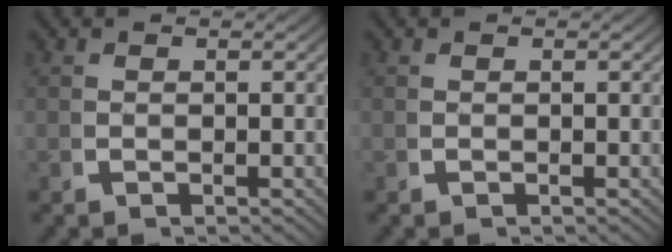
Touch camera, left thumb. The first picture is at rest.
{"total": 0.0}